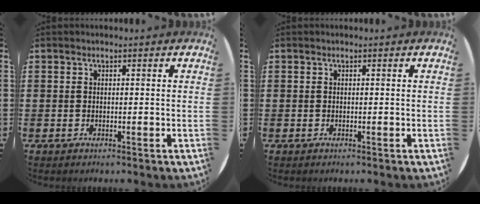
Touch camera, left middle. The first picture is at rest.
{"total": 0.0}